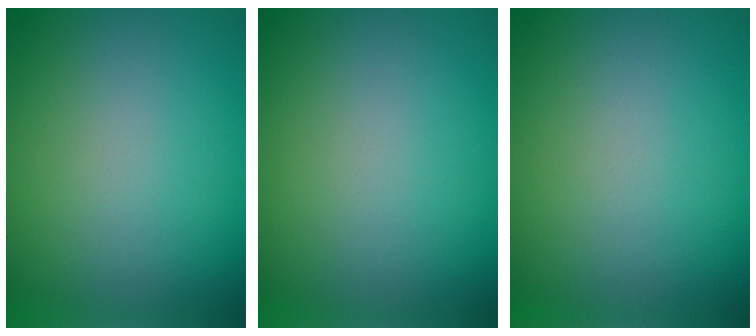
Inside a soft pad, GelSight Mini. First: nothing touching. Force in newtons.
{"total": 0.0}
{"total": 0.0}